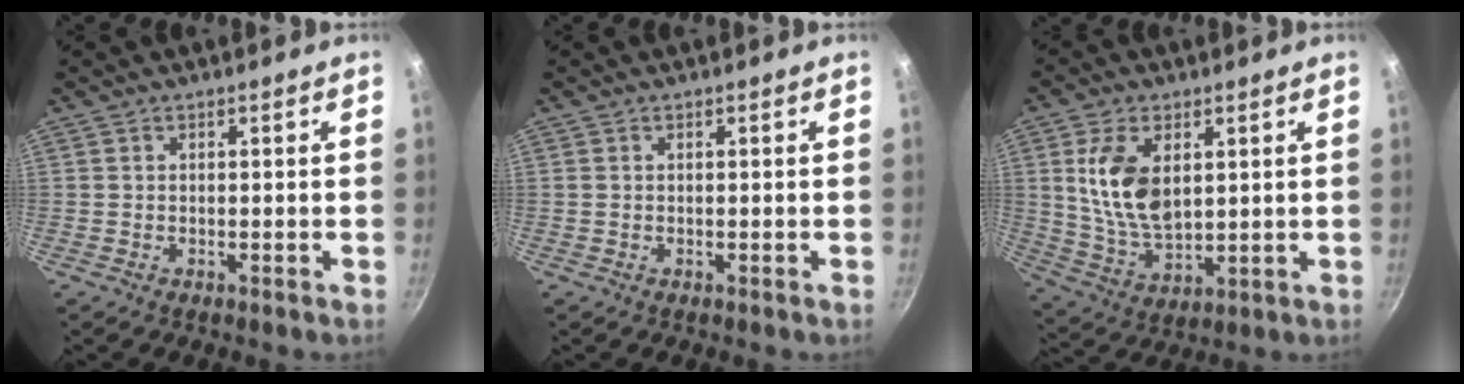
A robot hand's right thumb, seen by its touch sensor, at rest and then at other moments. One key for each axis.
{"total": 0.0}
{"total": 12.8, "fx": 3.2, "fy": 7.4, "fz": 9.9, "tx": -0.179, "ty": -0.023, "tz": 0.072}